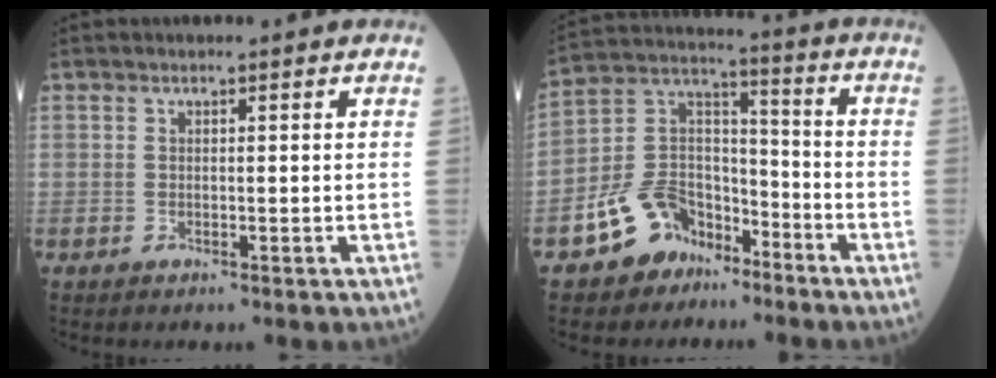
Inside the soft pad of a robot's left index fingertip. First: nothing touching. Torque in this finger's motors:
{"motor_torque": [0.99, 1.15, 0.28, 0.08]}